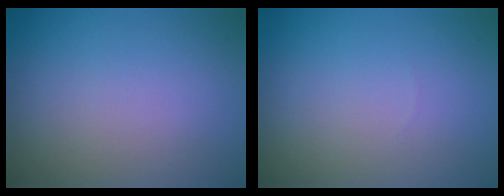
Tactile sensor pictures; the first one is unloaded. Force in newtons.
{"total": 0.0}